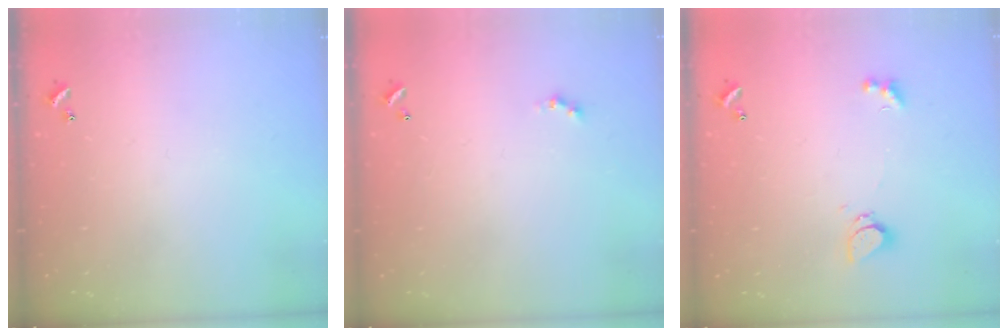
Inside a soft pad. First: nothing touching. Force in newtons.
{"total": 0.0}
{"total": 1.0, "press": 0.9, "slide": 0.4}